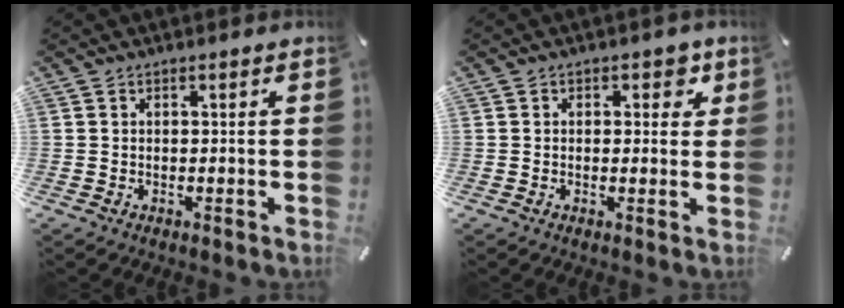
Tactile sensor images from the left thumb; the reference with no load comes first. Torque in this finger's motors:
{"motor_torque": [0.08, -0.32, -0.17, 0.12, -0.04]}